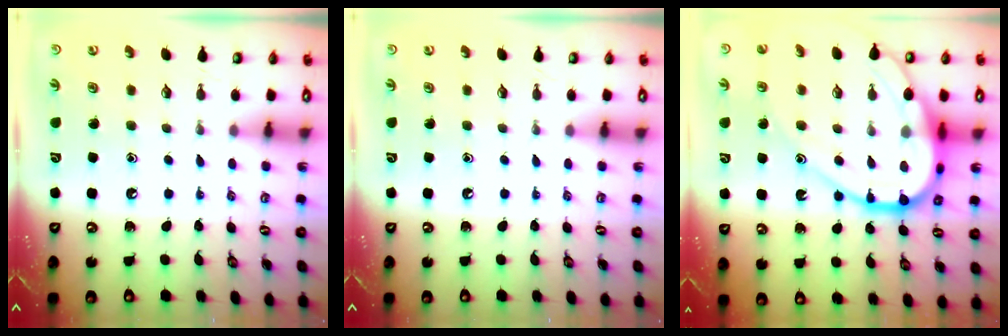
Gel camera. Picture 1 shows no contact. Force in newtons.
{"total": 0.0}
{"total": 20.5, "press": 20.4, "slide": 2.2}